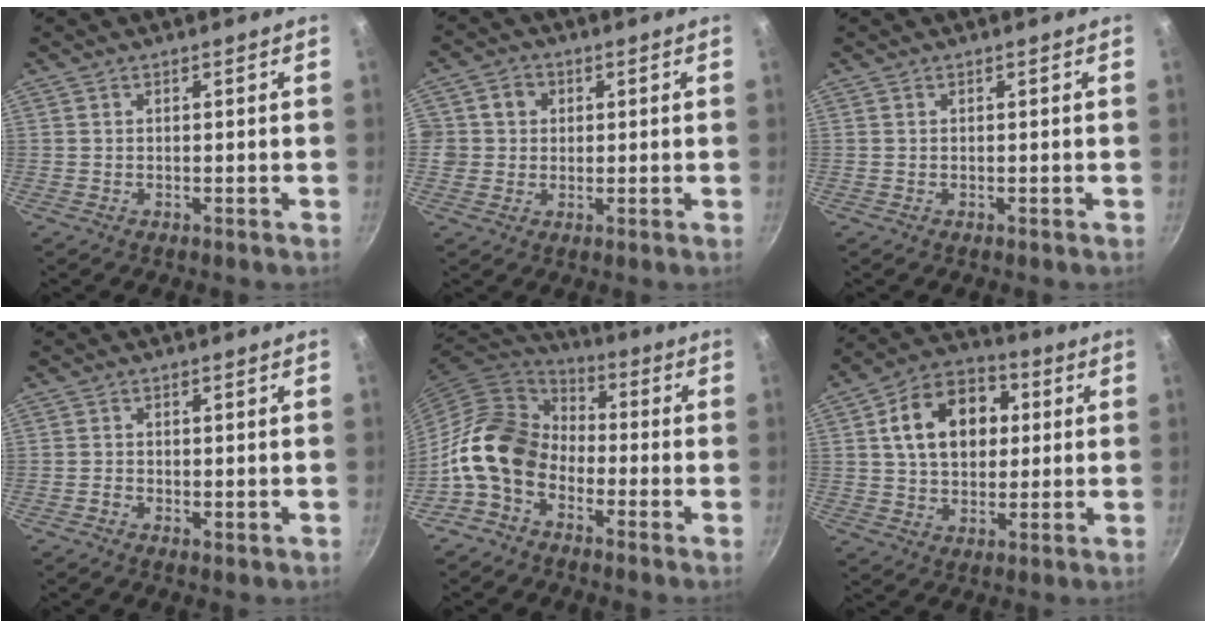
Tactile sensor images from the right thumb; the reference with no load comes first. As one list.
[{"total": 4.8, "force": [0.5, 4.6, 1.3], "torque": [0.012, 0.006, -0.001]}, {"total": 0.0}, {"total": 1.0, "force": [-0.3, 0.6, 0.7], "torque": [-0.012, -0.002, -0.007]}, {"total": 13.8, "force": [-4.3, 10.1, 8.3], "torque": [-0.118, 0.050, -0.109]}, {"total": 15.7, "force": [3.2, 11.2, 10.5], "torque": [-0.139, 0.019, 0.041]}]